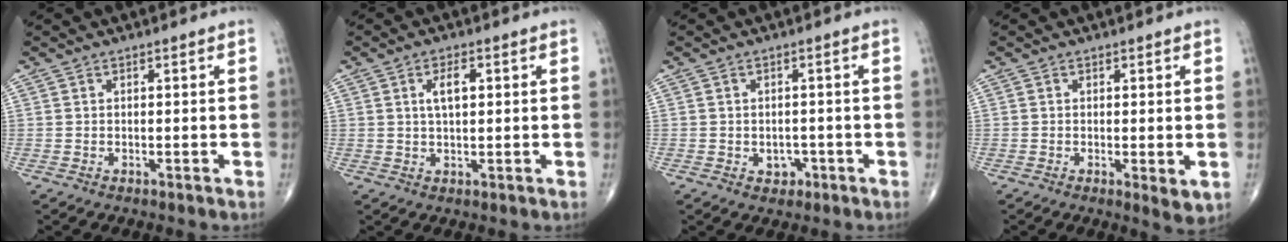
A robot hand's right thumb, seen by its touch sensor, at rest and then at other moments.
{"total": 4.0, "force": [1.0, 1.8, 3.4], "torque": [-0.058, 0.002, 0.018]}
{"total": 2.5, "force": [-0.9, 2.1, 1.1], "torque": [0.002, 0.005, -0.010]}
{"total": 3.2, "force": [-0.5, 1.0, 3.1], "torque": [-0.048, -0.012, -0.009]}